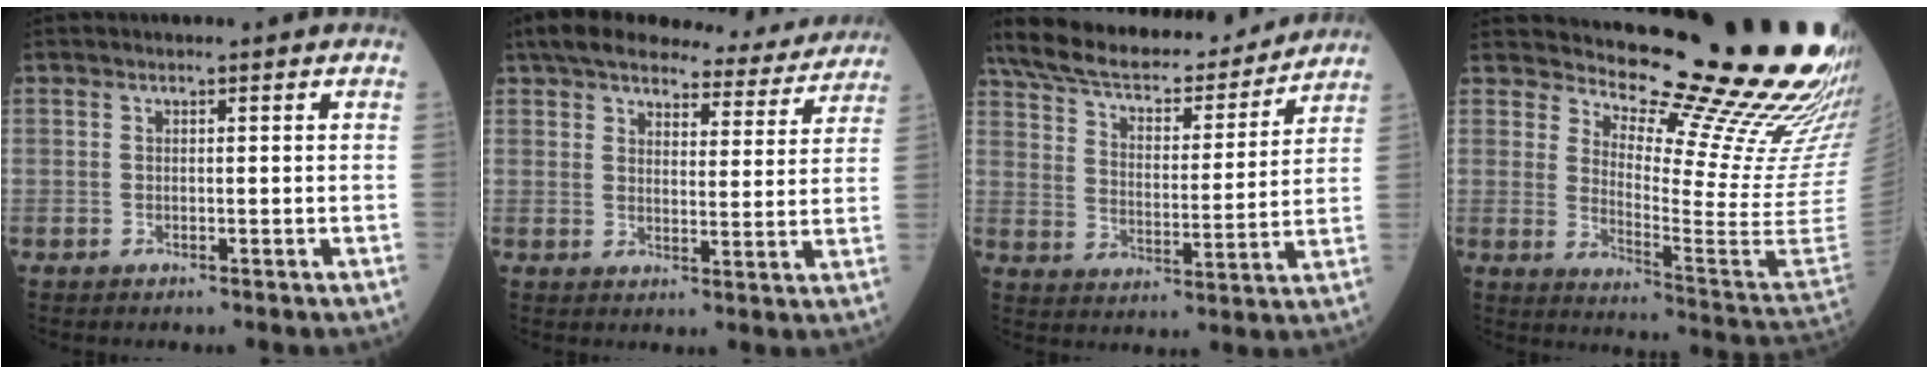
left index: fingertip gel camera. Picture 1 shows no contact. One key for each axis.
{"total": 17.4, "fx": 15.5, "fy": 4.5, "fz": 6.6, "tx": -0.083, "ty": 0.015, "tz": 0.193}
{"total": 23.7, "fx": 20.8, "fy": 6.0, "fz": 9.6, "tx": -0.172, "ty": 0.019, "tz": 0.307}
{"total": 24.6, "fx": 21.4, "fy": 1.1, "fz": 12.1, "tx": -0.174, "ty": -0.136, "tz": 0.271}